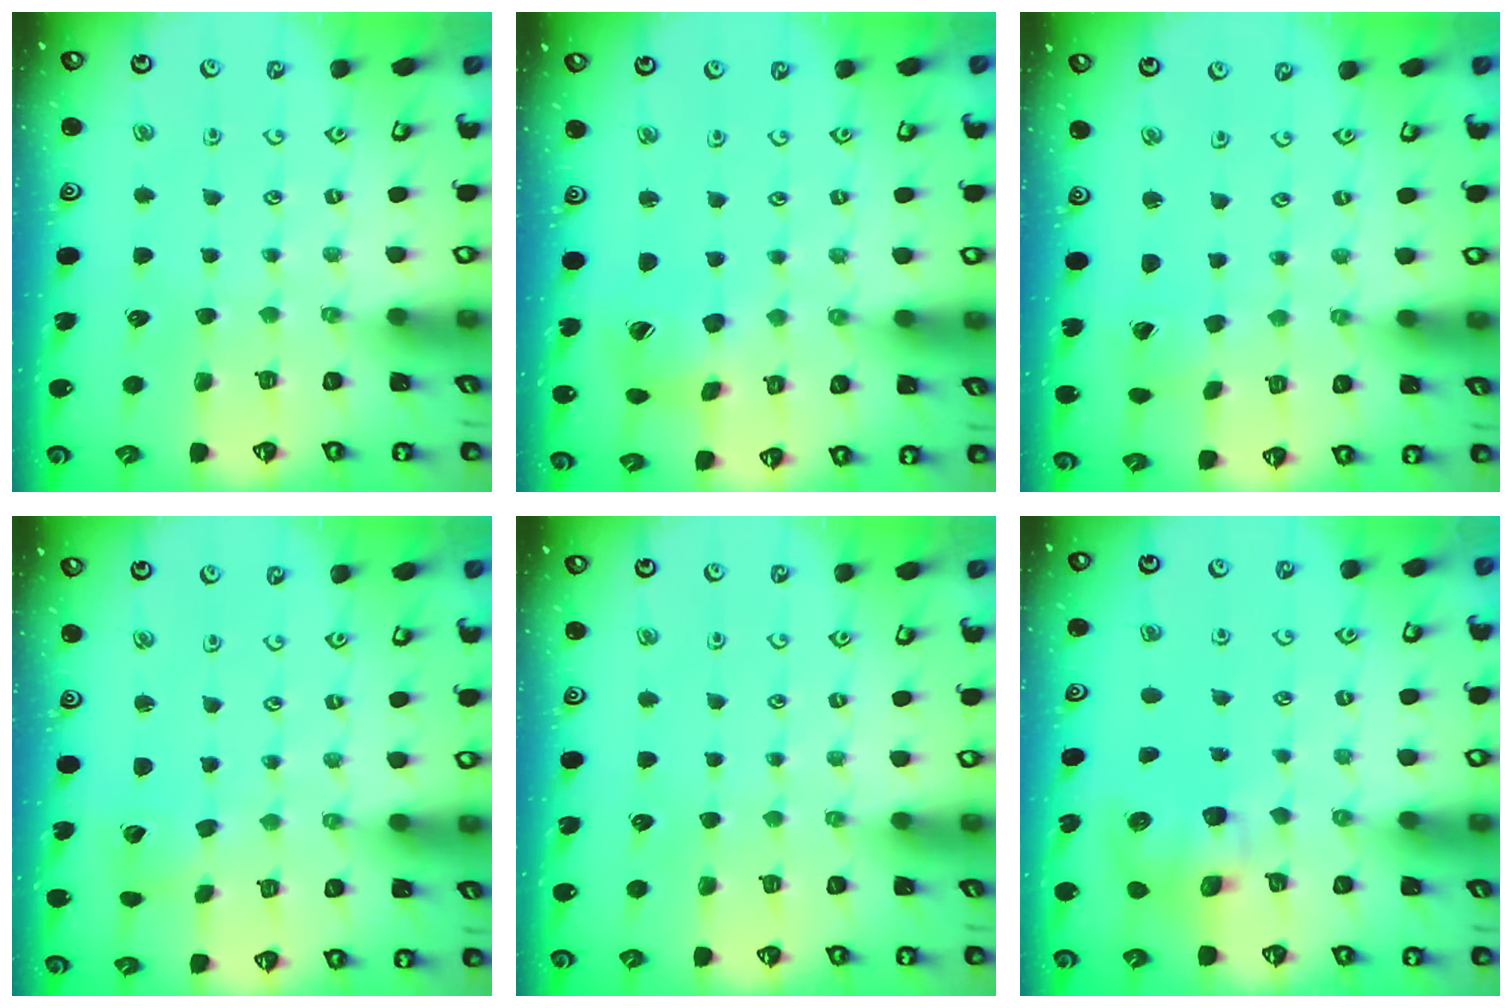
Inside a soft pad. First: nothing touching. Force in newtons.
{"total": 6.8, "press": 6.8, "slide": 0.8}
{"total": 0.7, "press": 0.7, "slide": 0.0}
{"total": 2.5, "press": 2.5, "slide": 0.3}
{"total": 0.0}
{"total": 8.1, "press": 8.0, "slide": 1.1}